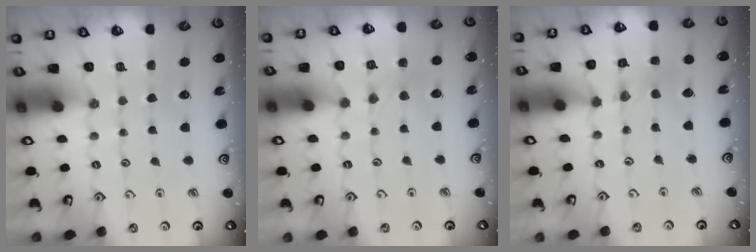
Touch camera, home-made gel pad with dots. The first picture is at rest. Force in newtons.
{"total": 2.5, "press": 2.5, "slide": 0.4}
{"total": 1.3, "press": 1.3, "slide": 0.2}